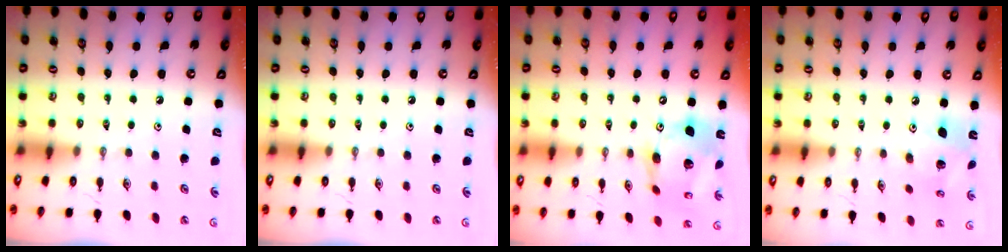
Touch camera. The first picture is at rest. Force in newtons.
{"total": 0.0}
{"total": 17.1, "press": 17.0, "slide": 1.8}
{"total": 10.5, "press": 10.5, "slide": 1.0}